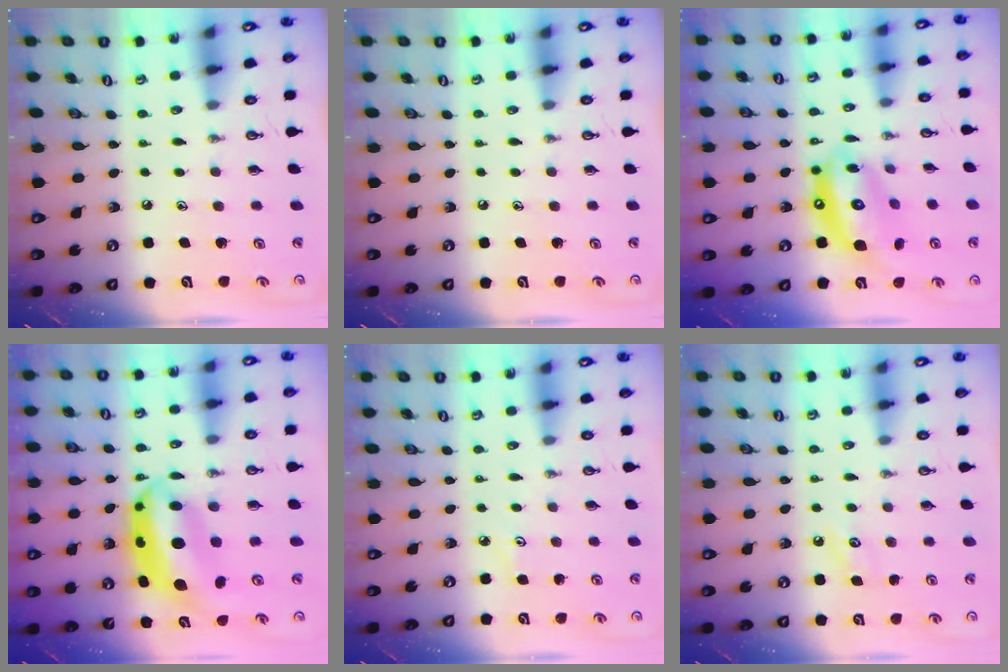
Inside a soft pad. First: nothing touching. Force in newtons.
{"total": 0.0}
{"total": 14.2, "press": 14.1, "slide": 1.2}
{"total": 10.2, "press": 10.2, "slide": 1.0}
{"total": 2.8, "press": 2.8, "slide": 0.4}
{"total": 3.5, "press": 3.5, "slide": 0.4}